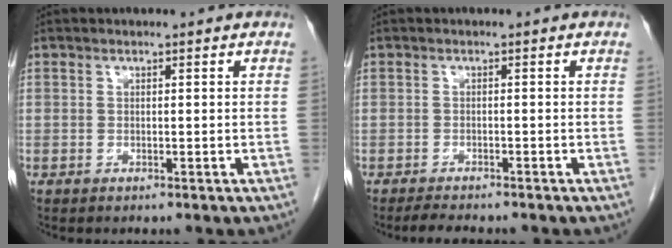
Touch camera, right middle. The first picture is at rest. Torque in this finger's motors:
{"motor_torque": [0.15, -0.09, 0.00, 0.02]}